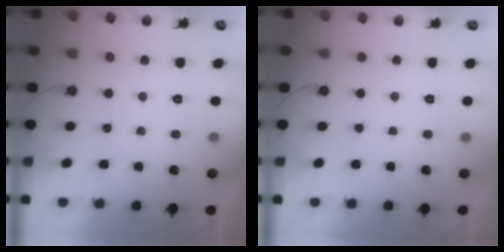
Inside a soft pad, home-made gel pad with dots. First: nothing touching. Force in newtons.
{"total": 0.0}